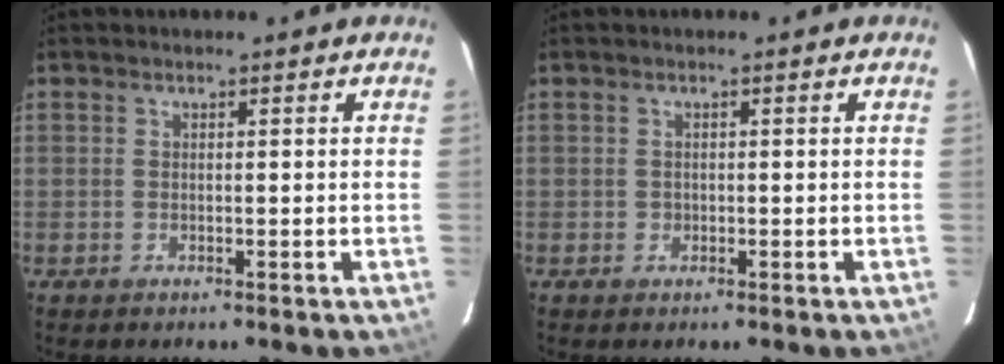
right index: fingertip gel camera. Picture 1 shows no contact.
{"total": 0.8, "force": [-0.3, 0.8, 0.0], "torque": [0.003, 0.001, -0.002]}